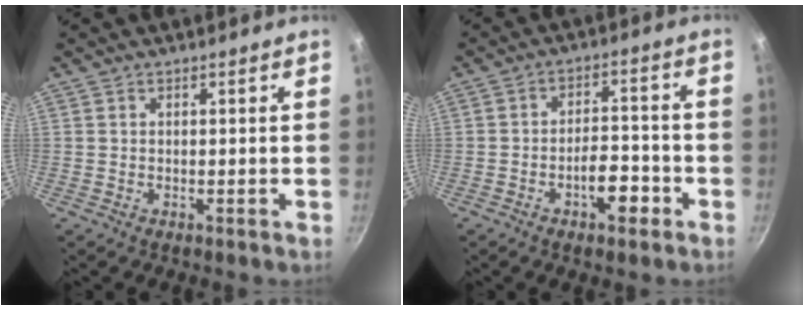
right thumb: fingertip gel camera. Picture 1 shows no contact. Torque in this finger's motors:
{"motor_torque": [1.07, 0.94, 0.68, -0.57, 0.05]}